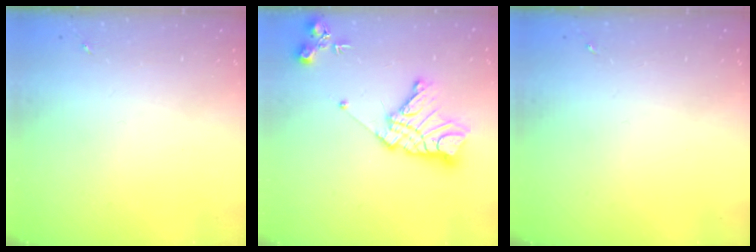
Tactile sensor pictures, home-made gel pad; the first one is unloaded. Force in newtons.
{"total": 18.2, "press": 18.1, "slide": 1.5}
{"total": 0.0}